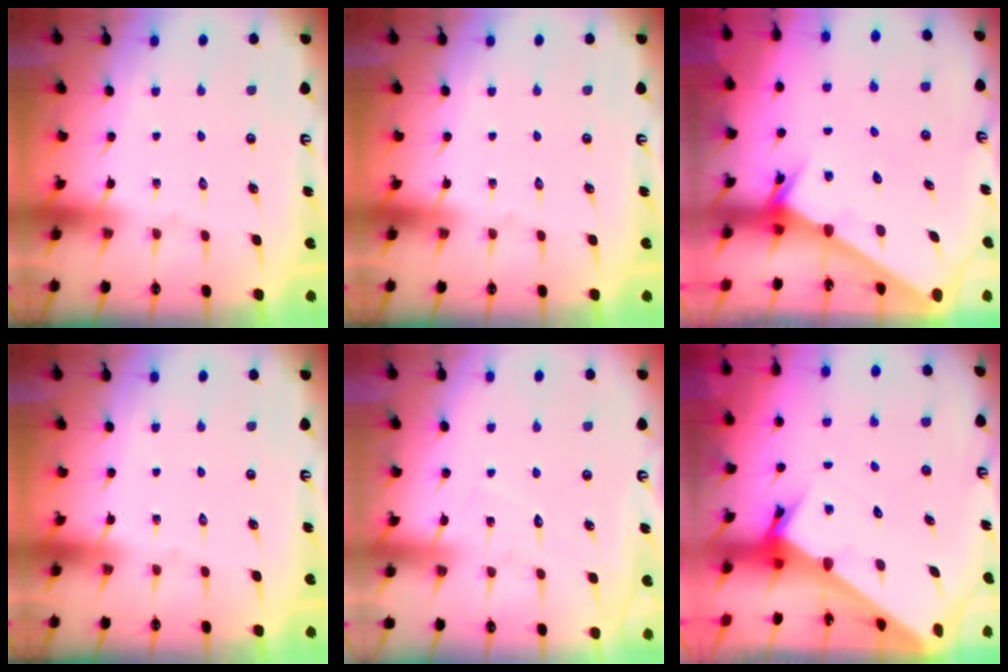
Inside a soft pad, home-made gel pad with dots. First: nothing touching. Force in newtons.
{"total": 0.0}
{"total": 2.4, "press": 2.4, "slide": 0.1}
{"total": 0.0}
{"total": 4.1, "press": 4.1, "slide": 0.5}
{"total": 4.5, "press": 4.5, "slide": 0.4}